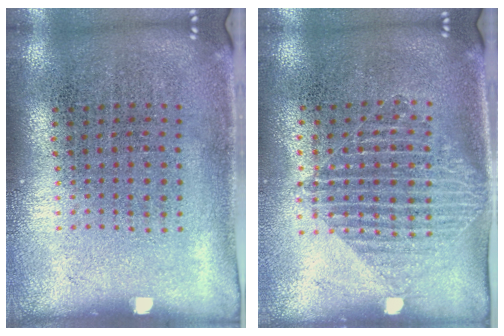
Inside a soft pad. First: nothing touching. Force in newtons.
{"total": 1.5, "press": 1.3, "slide": 0.8}